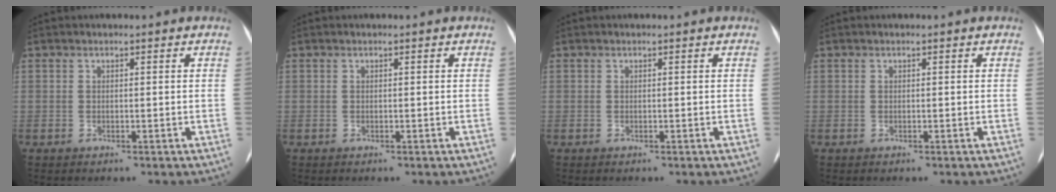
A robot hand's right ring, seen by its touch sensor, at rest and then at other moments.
{"total": 0.0}
{"total": 0.0}
{"total": 0.0}